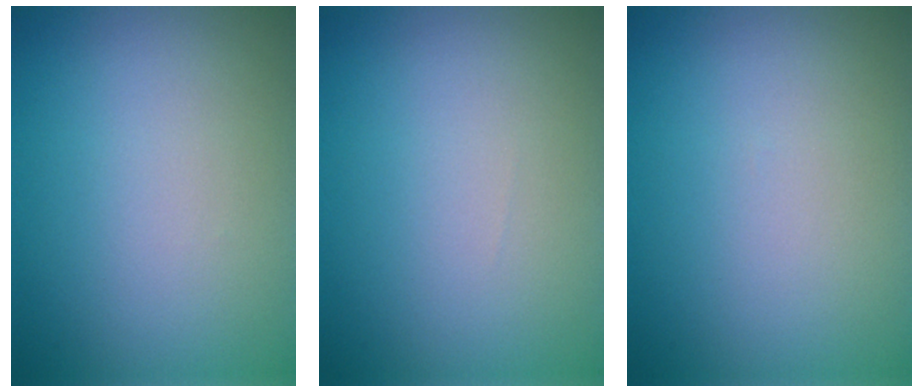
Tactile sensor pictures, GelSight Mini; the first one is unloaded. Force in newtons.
{"total": 0.0}
{"total": 0.0}